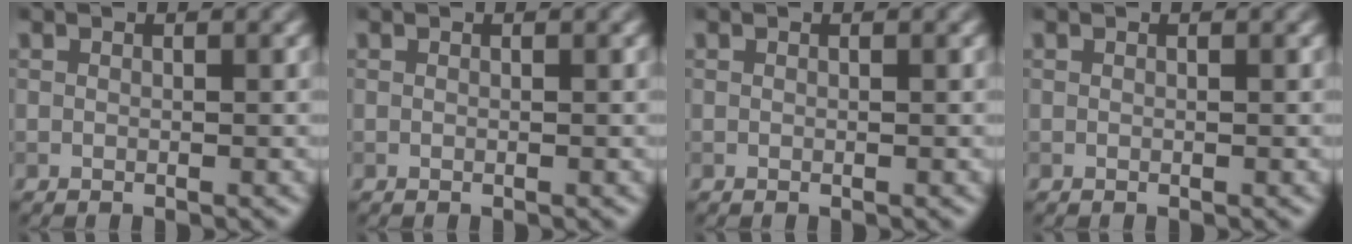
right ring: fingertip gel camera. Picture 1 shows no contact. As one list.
[{"total": 0.0}, {"total": 0.0}, {"total": 0.0}]